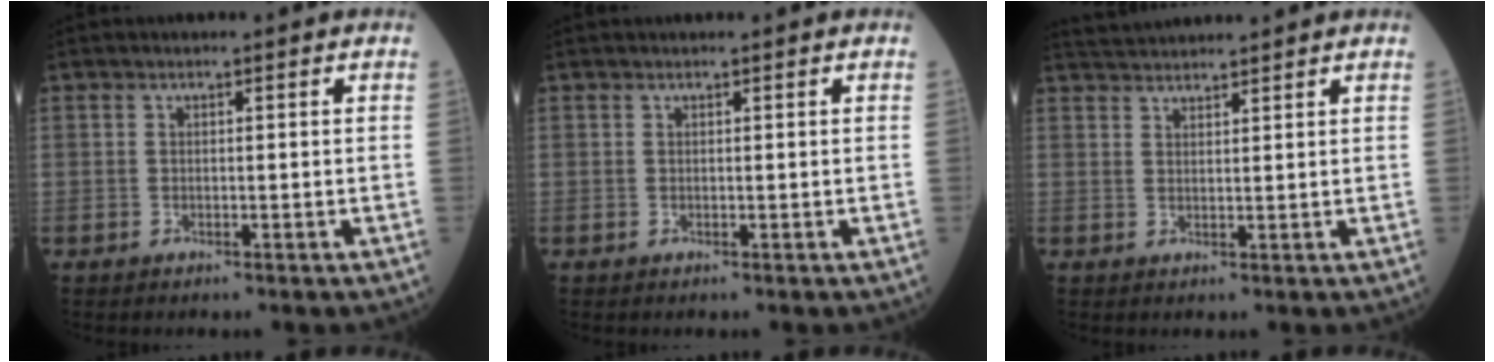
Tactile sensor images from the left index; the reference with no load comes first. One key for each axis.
{"total": 0.8, "fx": 0.7, "fy": 0.0, "fz": 0.2, "tx": -0.003, "ty": 0.016, "tz": 0.013}
{"total": 4.8, "fx": 4.7, "fy": -0.2, "fz": 0.9, "tx": -0.020, "ty": 0.034, "tz": 0.084}